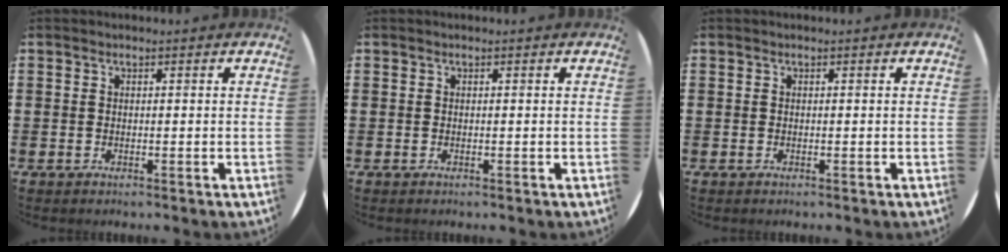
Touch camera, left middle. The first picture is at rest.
{"total": 0.0}
{"total": 0.0}